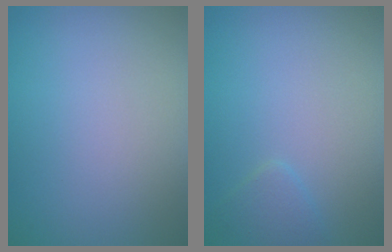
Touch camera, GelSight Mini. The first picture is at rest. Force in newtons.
{"total": 1.2, "press": 1.2, "slide": 0.1}